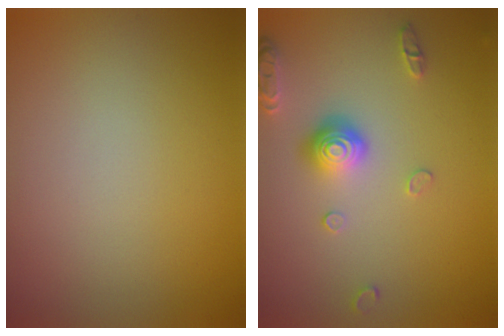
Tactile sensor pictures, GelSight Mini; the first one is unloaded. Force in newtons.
{"total": 3.0, "press": 2.9, "slide": 0.7}